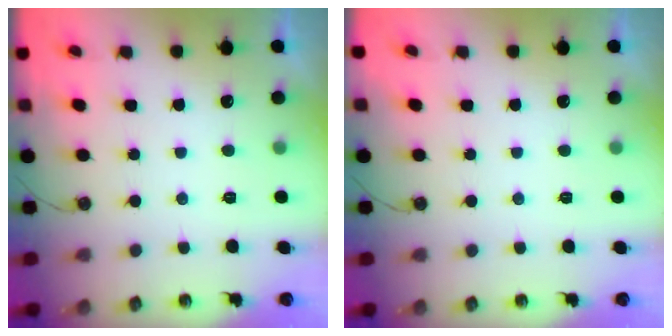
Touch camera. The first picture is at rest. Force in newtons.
{"total": 0.0}